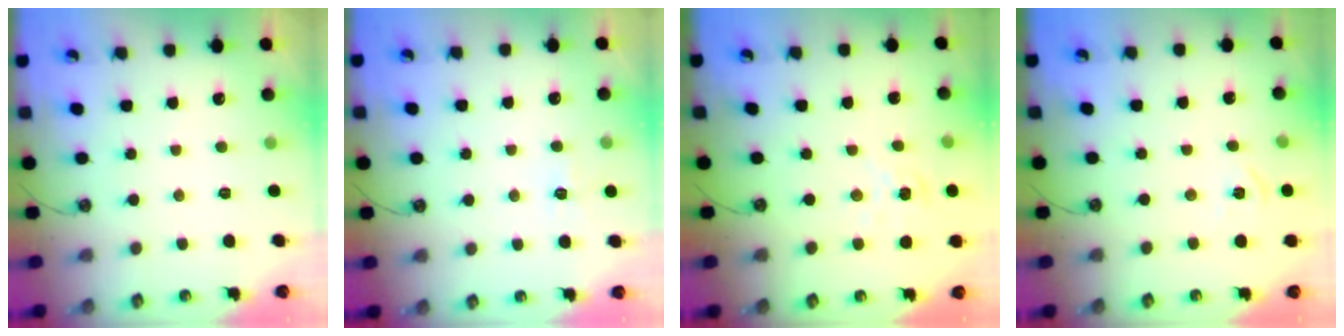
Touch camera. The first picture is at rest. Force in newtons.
{"total": 5.9, "press": 5.9, "slide": 0.6}
{"total": 1.2, "press": 1.1, "slide": 0.2}
{"total": 3.7, "press": 3.6, "slide": 0.5}